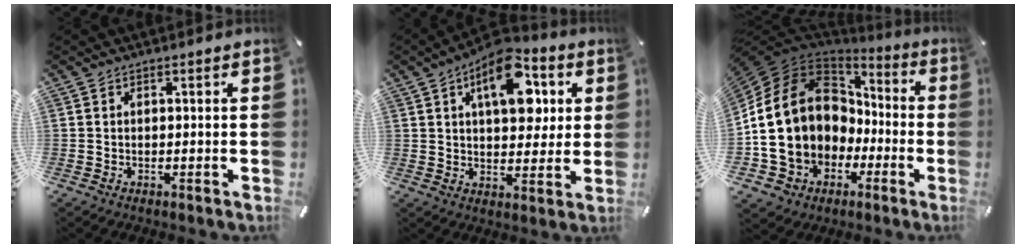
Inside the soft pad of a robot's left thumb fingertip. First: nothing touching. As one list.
[{"total": 15.6, "force": [6.1, 8.8, 11.4], "torque": [-0.145, -0.018, 0.100]}, {"total": 18.4, "force": [0.5, 15.5, 9.8], "torque": [-0.225, -0.007, 0.026]}]